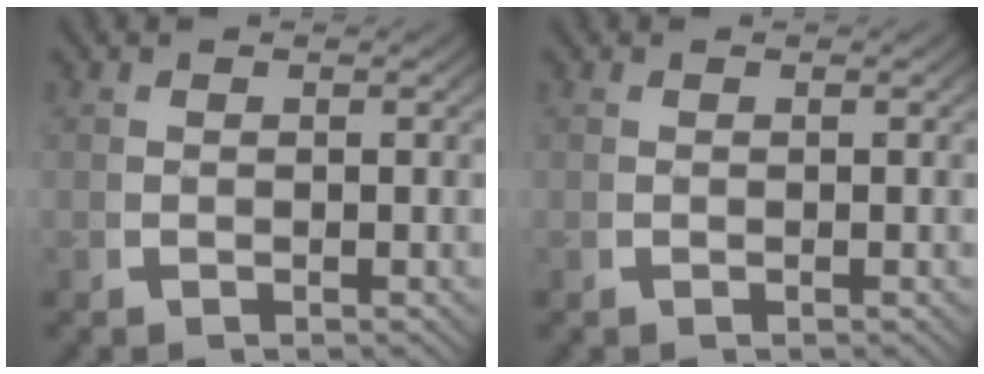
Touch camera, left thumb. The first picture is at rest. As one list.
[{"total": 0.0}]